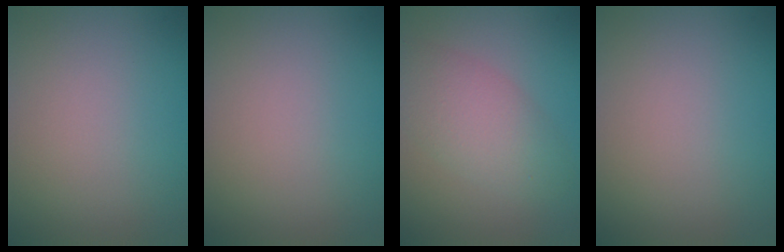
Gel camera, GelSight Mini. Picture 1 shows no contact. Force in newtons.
{"total": 0.0}
{"total": 4.6, "press": 4.6, "slide": 0.1}
{"total": 0.0}